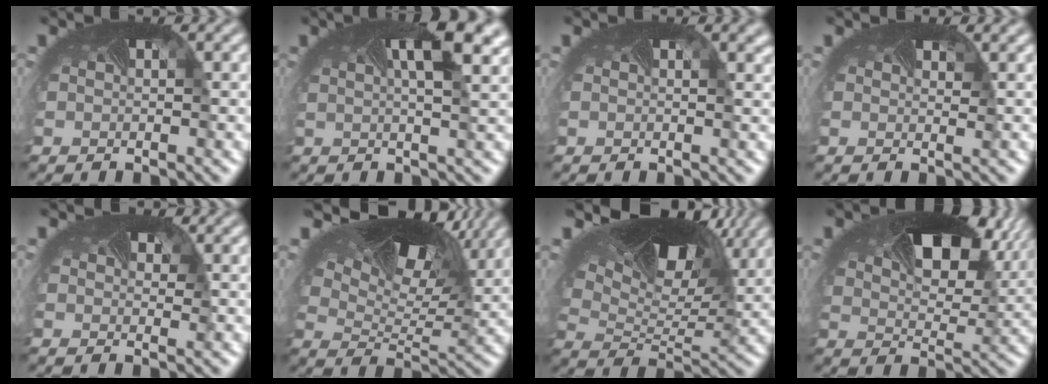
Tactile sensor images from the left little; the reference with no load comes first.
{"total": 6.4, "force": [2.7, 2.0, 5.5], "torque": [-0.073, 0.005, 0.037]}
{"total": 1.5, "force": [0.9, 0.7, 1.1], "torque": [-0.008, 0.007, -0.001]}
{"total": 0.7, "force": [0.7, -0.1, 0.1], "torque": [-0.004, -0.007, 0.009]}
{"total": 0.8, "force": [0.7, 0.4, 0.0], "torque": [-0.006, -0.008, 0.010]}
{"total": 10.2, "force": [7.3, 4.3, 5.7], "torque": [-0.128, 0.005, 0.129]}
{"total": 10.7, "force": [6.8, 5.1, 6.4], "torque": [-0.132, 0.003, 0.121]}
{"total": 8.2, "force": [3.8, 4.4, 5.7], "torque": [-0.104, -0.005, 0.066]}